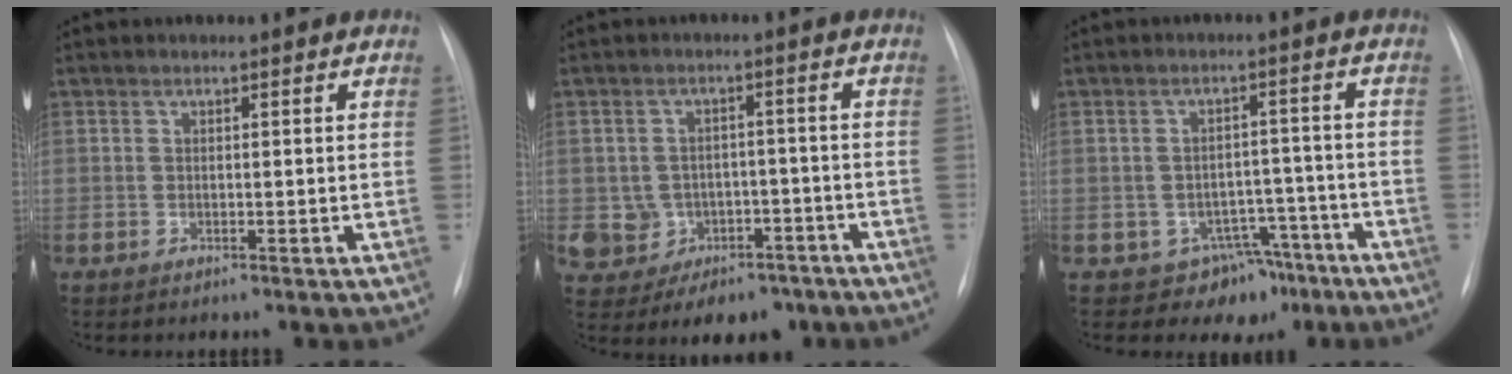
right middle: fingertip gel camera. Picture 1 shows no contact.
{"total": 9.3, "force": [-4.3, 7.9, 2.7], "torque": [-0.050, 0.027, -0.048]}
{"total": 7.0, "force": [-4.4, 5.3, 1.3], "torque": [0.005, 0.027, -0.051]}